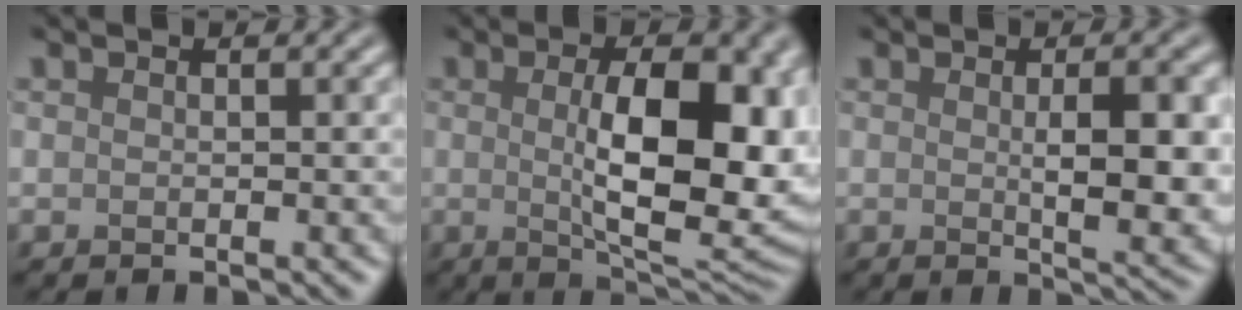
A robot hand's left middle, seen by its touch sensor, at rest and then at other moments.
{"total": 11.1, "force": [0.4, 4.3, 10.3], "torque": [-0.144, -0.007, 0.014]}
{"total": 6.0, "force": [0.1, 1.6, 5.7], "torque": [-0.082, -0.007, 0.008]}